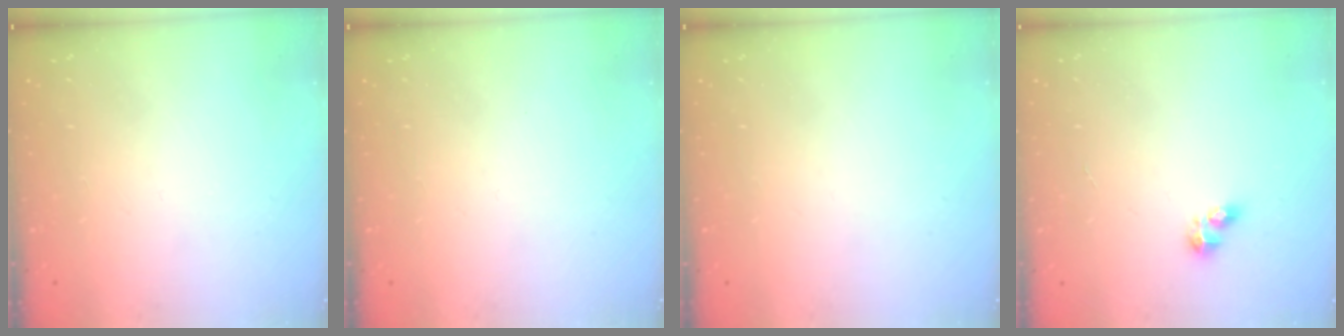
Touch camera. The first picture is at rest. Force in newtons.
{"total": 0.0}
{"total": 0.0}
{"total": 3.5, "press": 3.5, "slide": 0.5}